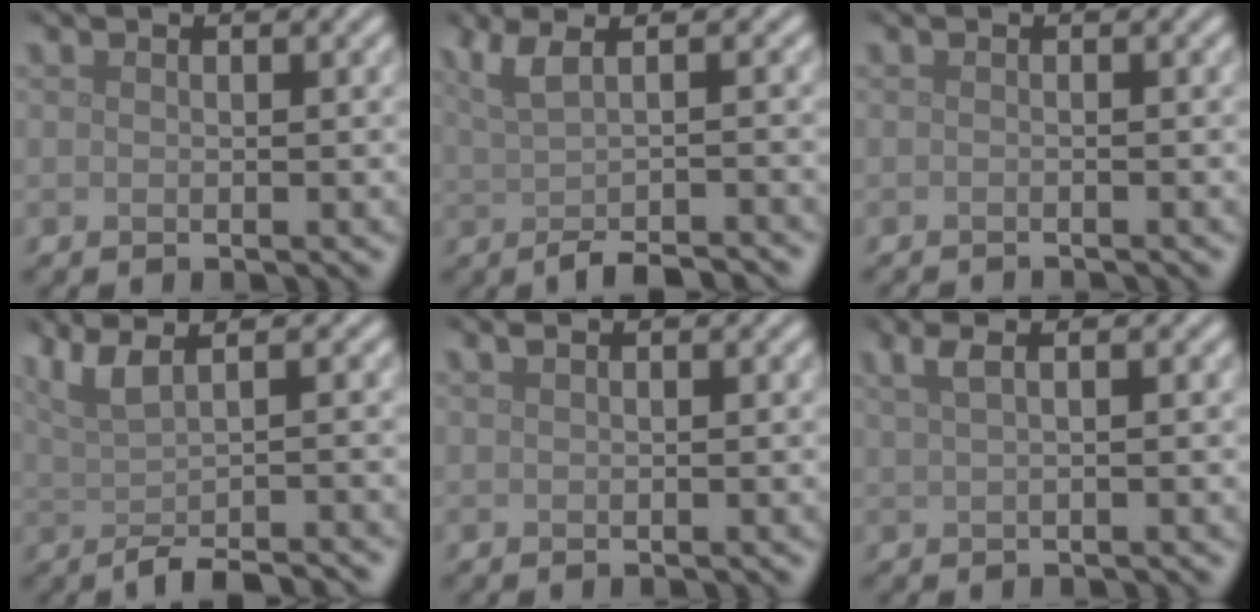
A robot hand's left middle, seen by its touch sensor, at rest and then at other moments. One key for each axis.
{"total": 4.8, "fx": -0.5, "fy": 1.5, "fz": 4.5, "tx": -0.063, "ty": -0.001, "tz": -0.014}
{"total": 1.4, "fx": -1.3, "fy": 0.2, "fz": 0.4, "tx": 0.007, "ty": -0.005, "tz": -0.021}
{"total": 5.3, "fx": -0.4, "fy": 1.6, "fz": 5.0, "tx": -0.068, "ty": 0.001, "tz": -0.013}
{"total": 0.6, "fx": 0.4, "fy": 0.2, "fz": 0.5, "tx": -0.009, "ty": 0.008, "tz": 0.006}
{"total": 2.6, "fx": 1.3, "fy": 0.9, "fz": 2.1, "tx": -0.031, "ty": 0.004, "tz": 0.018}